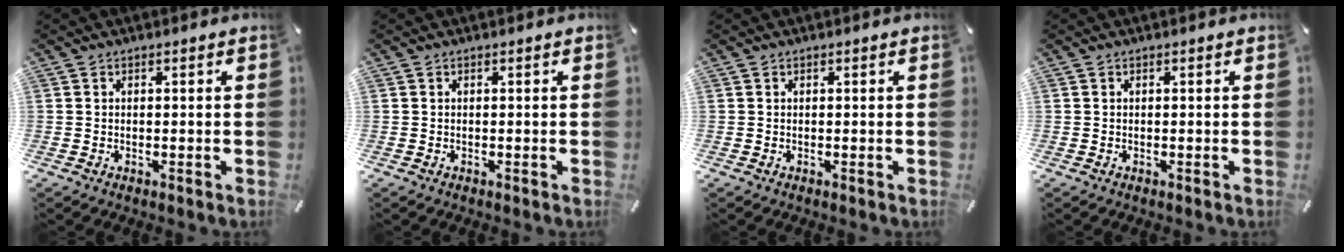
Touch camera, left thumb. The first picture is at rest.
{"total": 0.0}
{"total": 0.0}
{"total": 0.0}